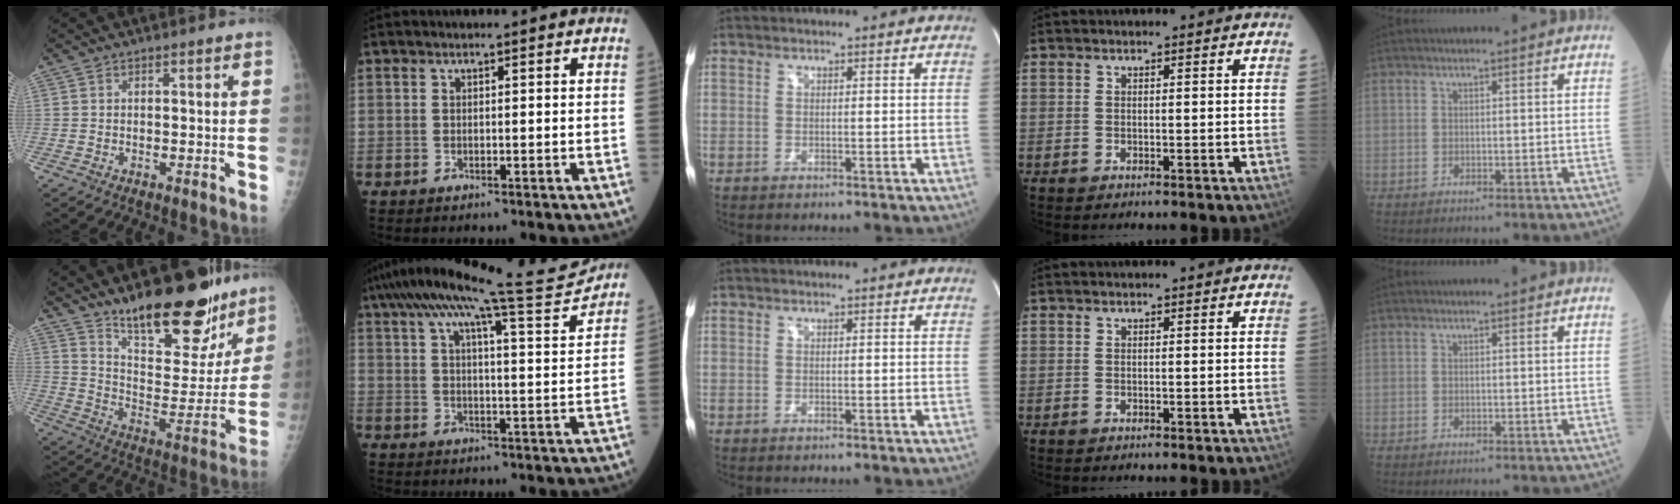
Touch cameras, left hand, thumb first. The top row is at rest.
{"thumb": {"total": 23.0, "force": [17.1, 8.3, 12.9], "torque": [-0.140, -0.108, 0.266]}, "index": {"total": 16.6, "force": [14.7, -0.6, 7.8], "torque": [-0.133, -0.007, 0.206]}}